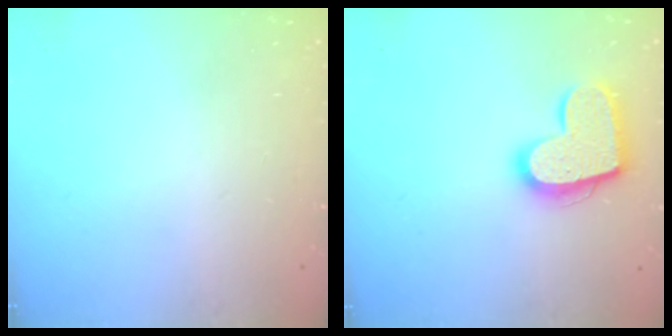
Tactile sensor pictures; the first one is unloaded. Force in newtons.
{"total": 15.8, "press": 15.8, "slide": 1.0}